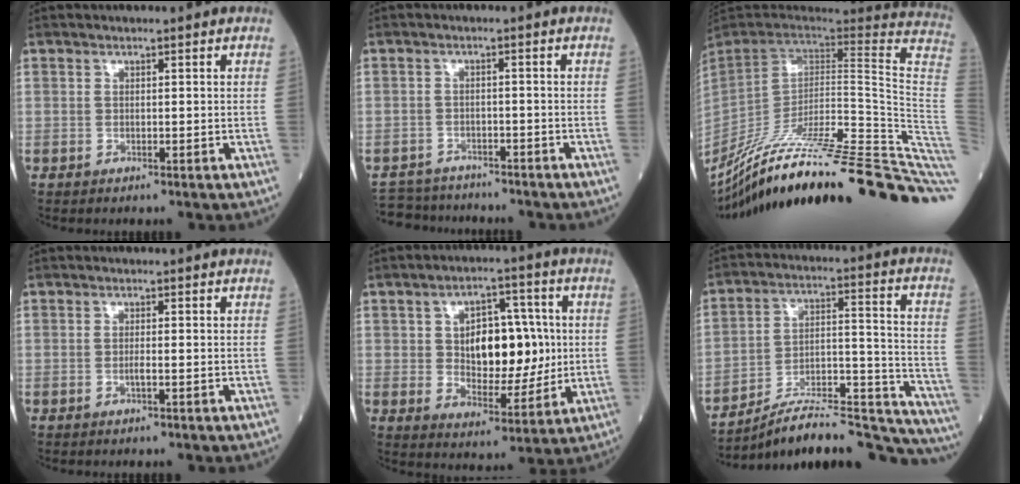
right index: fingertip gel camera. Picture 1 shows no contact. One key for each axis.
{"total": 6.8, "fx": -6.4, "fy": 2.2, "fz": 0.4, "tx": -0.004, "ty": 0.002, "tz": -0.100}
{"total": 40.2, "fx": -30.5, "fy": 0.4, "fz": 26.2, "tx": -0.239, "ty": -0.069, "tz": -0.434}
{"total": 1.0, "fx": -0.3, "fy": -0.1, "fz": 1.0, "tx": -0.021, "ty": -0.001, "tz": -0.007}
{"total": 11.8, "fx": 1.3, "fy": 6.3, "fz": 9.9, "tx": -0.155, "ty": 0.013, "tz": 0.029}
{"total": 24.5, "fx": -22.8, "fy": 2.7, "fz": 8.8, "tx": -0.076, "ty": 0.038, "tz": -0.333}